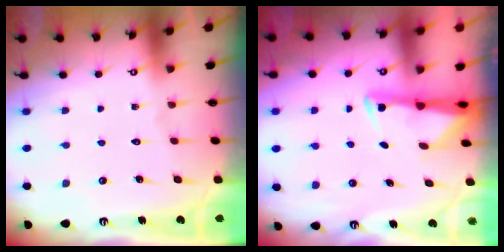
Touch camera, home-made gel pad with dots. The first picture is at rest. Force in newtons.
{"total": 3.0, "press": 2.9, "slide": 0.5}